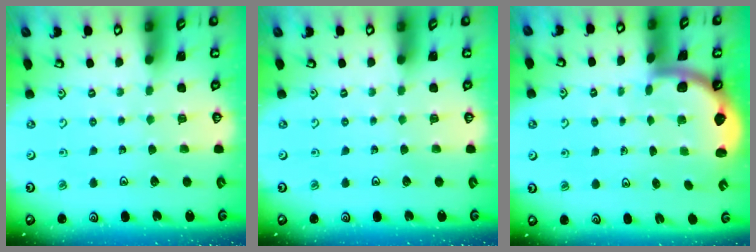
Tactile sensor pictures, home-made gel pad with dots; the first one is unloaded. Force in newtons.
{"total": 0.0}
{"total": 1.8, "press": 1.8, "slide": 0.3}